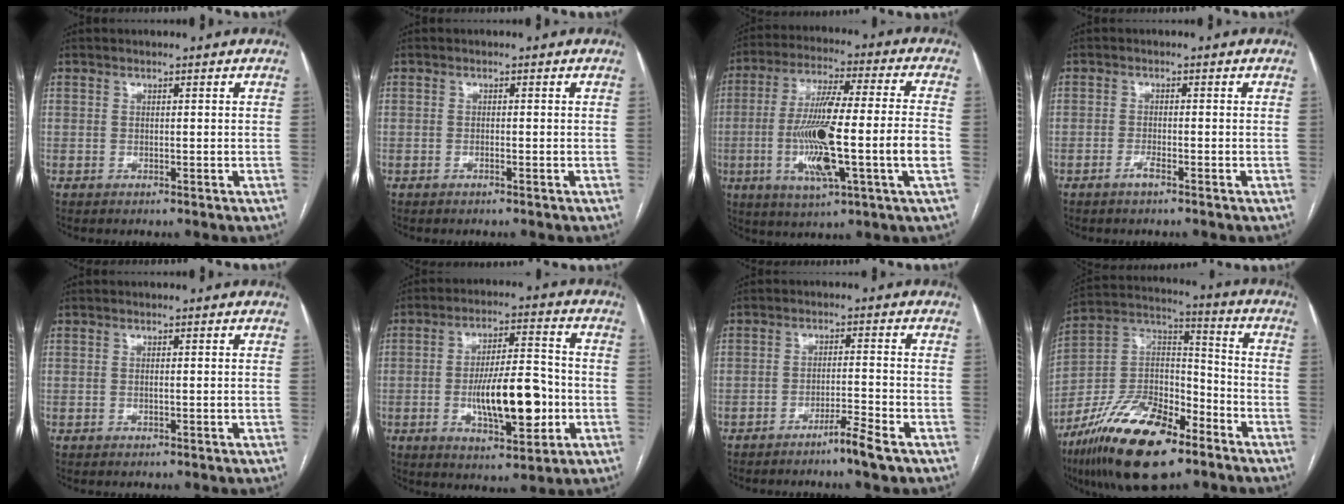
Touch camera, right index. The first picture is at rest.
{"total": 0.6, "force": [-0.4, 0.0, 0.4], "torque": [-0.010, 0.001, -0.008]}
{"total": 18.2, "force": [-3.7, 0.6, 17.8], "torque": [-0.330, -0.002, -0.066]}
{"total": 1.7, "force": [-1.2, 0.0, 1.2], "torque": [-0.025, -0.001, -0.024]}
{"total": 0.6, "force": [-0.2, -0.1, 0.6], "torque": [-0.012, 0.000, -0.001]}
{"total": 13.6, "force": [-2.9, 4.0, 12.6], "torque": [-0.212, 0.009, -0.042]}
{"total": 4.5, "force": [-3.3, -0.6, 3.0], "torque": [-0.048, -0.007, -0.060]}
{"total": 21.9, "force": [-14.1, 7.9, 14.8], "torque": [-0.293, 0.006, -0.252]}